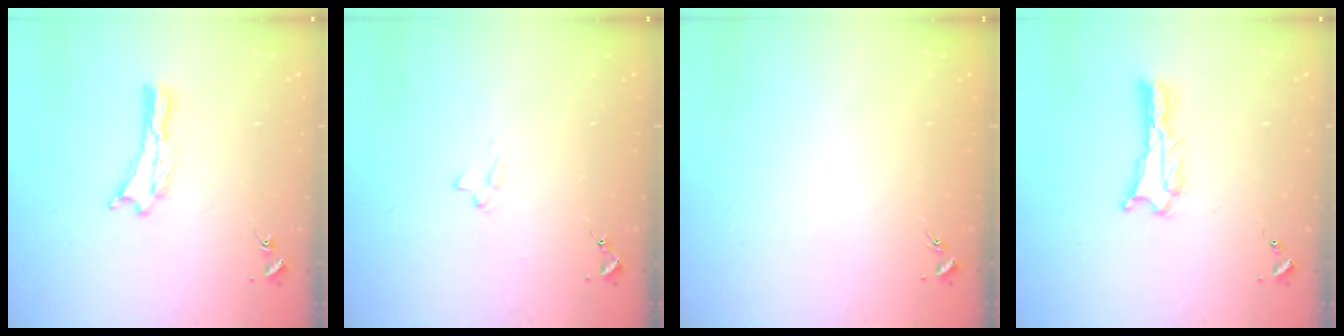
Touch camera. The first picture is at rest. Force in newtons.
{"total": 2.1, "press": 2.1, "slide": 0.3}
{"total": 0.0}
{"total": 0.9, "press": 0.9, "slide": 0.1}